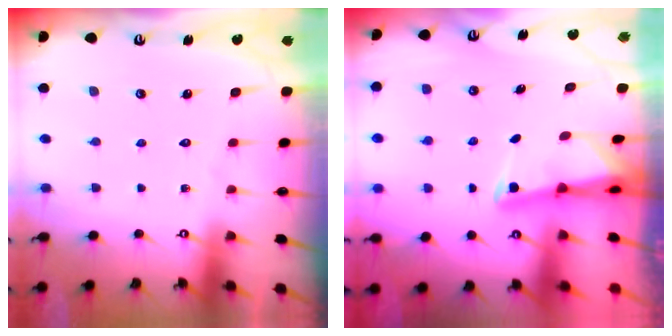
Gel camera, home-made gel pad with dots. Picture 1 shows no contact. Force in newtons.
{"total": 2.4, "press": 2.3, "slide": 0.5}